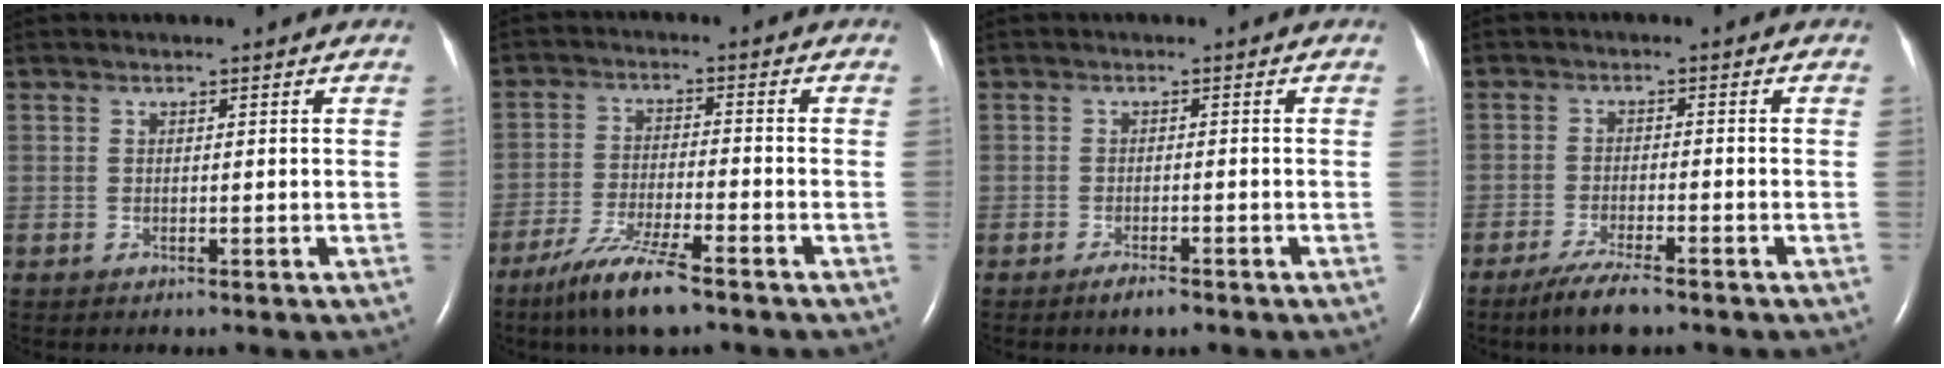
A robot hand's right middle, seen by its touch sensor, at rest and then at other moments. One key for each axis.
{"total": 8.7, "fx": -6.2, "fy": 0.7, "fz": 5.9, "tx": -0.125, "ty": -0.024, "tz": -0.116}
{"total": 2.2, "fx": -1.7, "fy": 0.3, "fz": 1.3, "tx": -0.035, "ty": -0.004, "tz": -0.027}
{"total": 5.6, "fx": -4.2, "fy": 0.6, "fz": 3.7, "tx": -0.079, "ty": -0.014, "tz": -0.074}